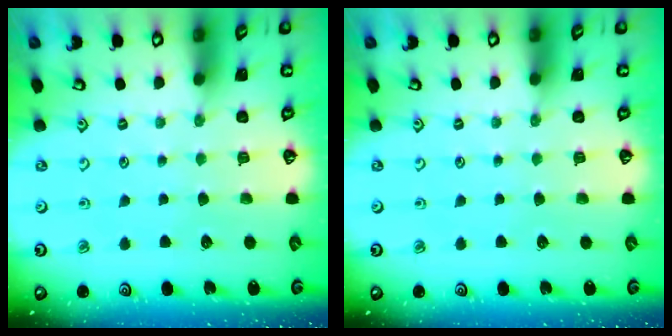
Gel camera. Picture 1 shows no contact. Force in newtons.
{"total": 0.0}